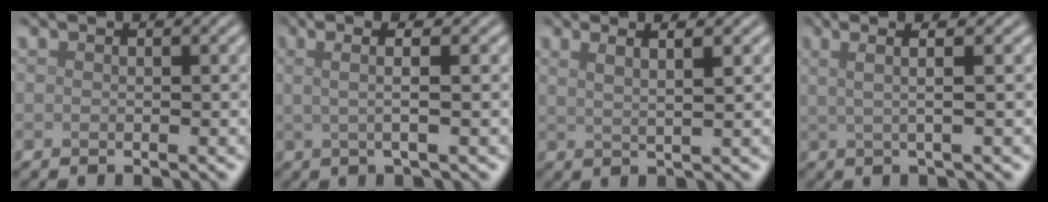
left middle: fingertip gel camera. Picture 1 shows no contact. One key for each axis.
{"total": 3.3, "fx": 0.7, "fy": 0.7, "fz": 3.1, "tx": -0.052, "ty": 0.003, "tz": 0.005}
{"total": 4.0, "fx": 2.3, "fy": 1.4, "fz": 3.0, "tx": -0.021, "ty": 0.016, "tz": 0.007}
{"total": 4.1, "fx": 1.5, "fy": 1.2, "fz": 3.6, "tx": -0.048, "ty": 0.014, "tz": -0.001}